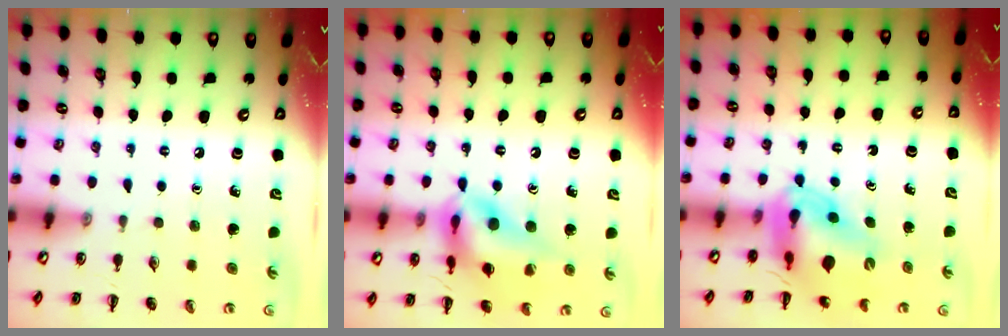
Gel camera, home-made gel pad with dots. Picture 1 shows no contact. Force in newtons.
{"total": 18.0, "press": 17.8, "slide": 2.9}
{"total": 11.8, "press": 11.2, "slide": 3.6}